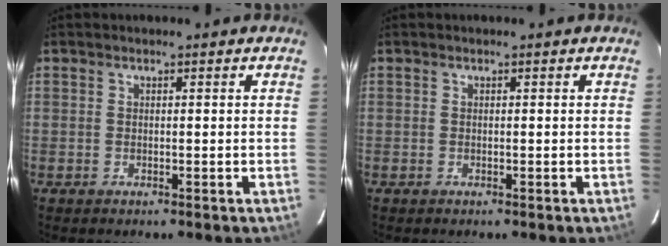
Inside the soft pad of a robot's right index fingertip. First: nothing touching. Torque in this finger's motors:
{"motor_torque": [-0.01, 0.01, 0.00, 0.00]}